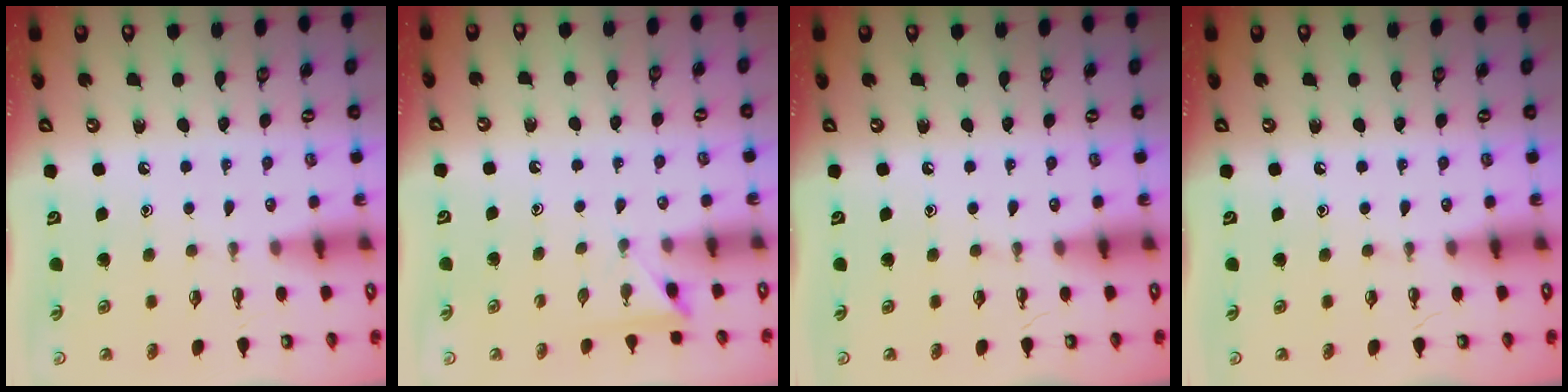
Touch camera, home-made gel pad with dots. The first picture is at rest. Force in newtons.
{"total": 2.7, "press": 2.7, "slide": 0.2}
{"total": 0.0}
{"total": 0.0}